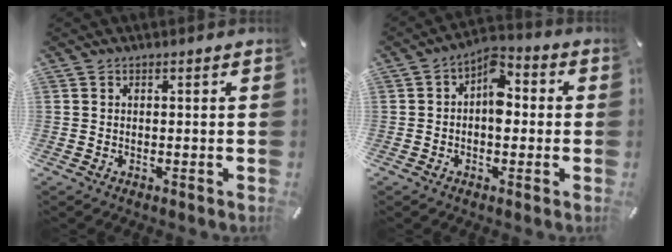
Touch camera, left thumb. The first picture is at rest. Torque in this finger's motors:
{"motor_torque": [1.22, 1.57, 0.56, -0.38, 0.08]}